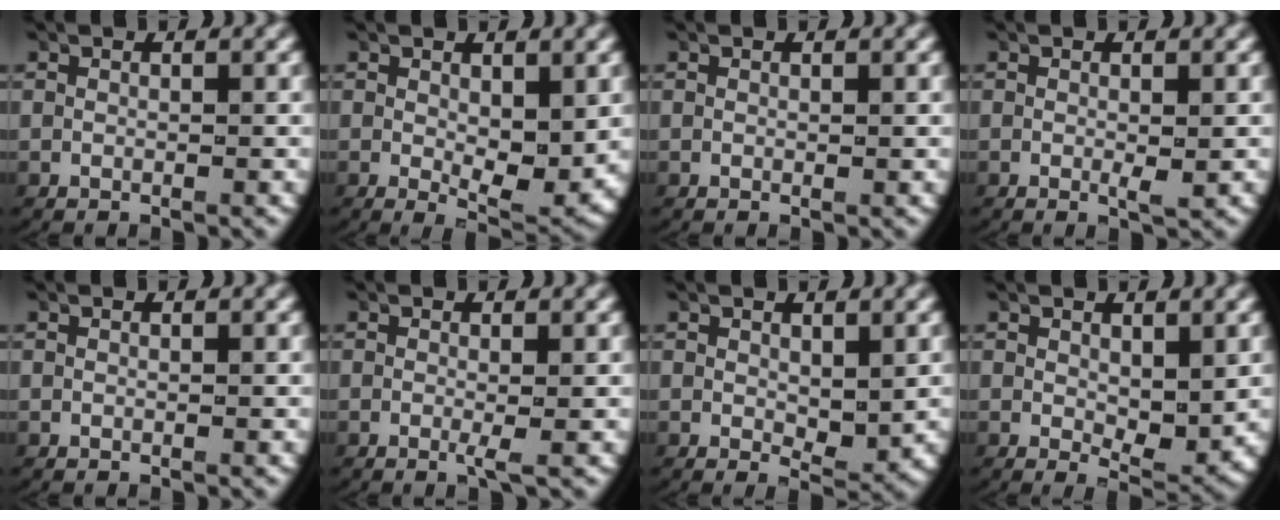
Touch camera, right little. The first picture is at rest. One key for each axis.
{"total": 3.3, "fx": 0.4, "fy": 1.2, "fz": 3.0, "tx": -0.056, "ty": -0.027, "tz": 0.017}
{"total": 0.0}
{"total": 1.0, "fx": -0.1, "fy": 0.2, "fz": 0.9, "tx": -0.017, "ty": -0.006, "tz": 0.000}
{"total": 0.0}
{"total": 1.0, "fx": -0.2, "fy": 0.1, "fz": 0.9, "tx": -0.024, "ty": -0.008, "tz": -0.004}
{"total": 1.6, "fx": 0.5, "fy": 0.6, "fz": 1.4, "tx": -0.026, "ty": -0.018, "tz": 0.017}
{"total": 2.2, "fx": 0.6, "fy": 0.8, "fz": 2.0, "tx": -0.037, "ty": -0.022, "tz": 0.019}